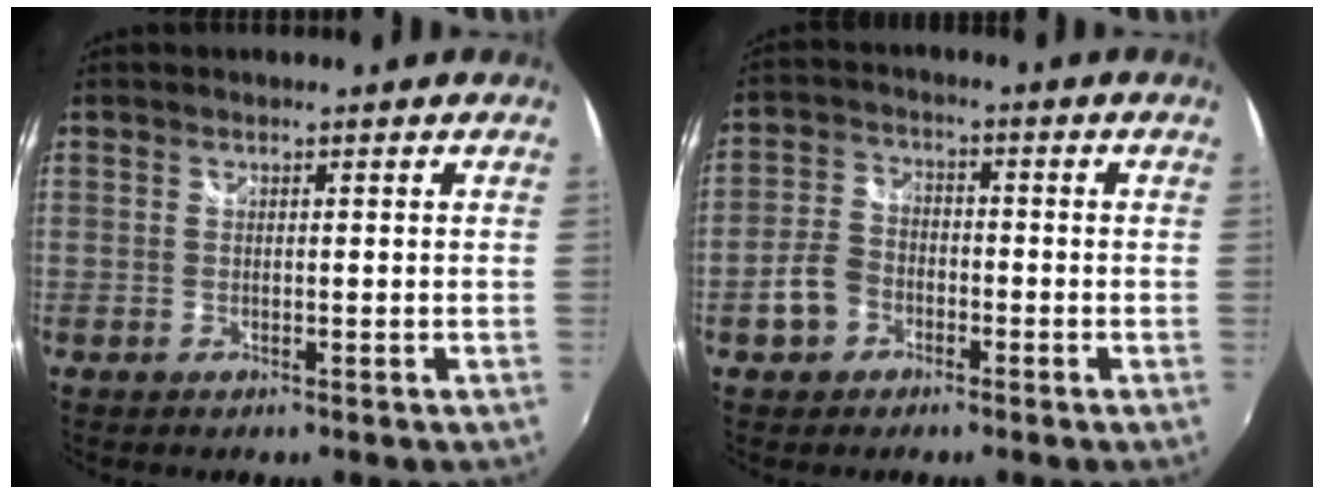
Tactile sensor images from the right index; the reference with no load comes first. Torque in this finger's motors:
{"motor_torque": [0.00, 0.03, -0.24, -0.12]}